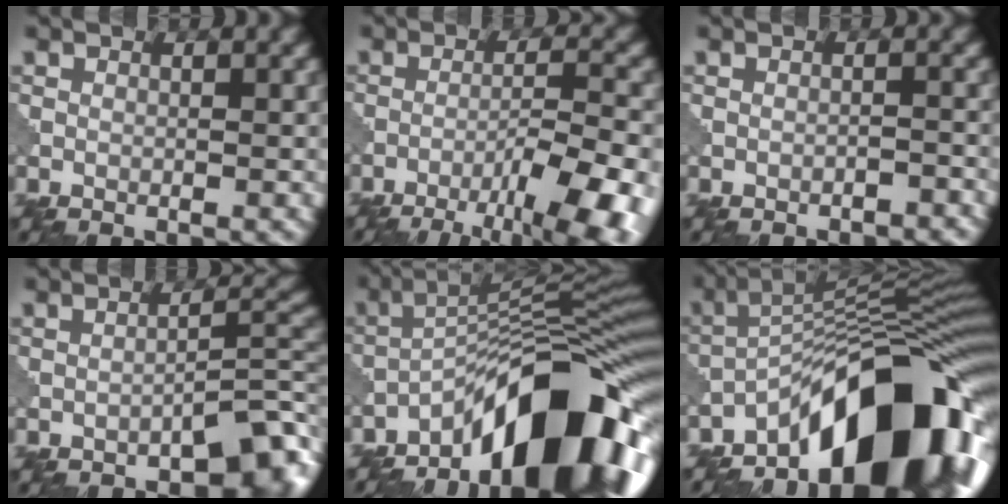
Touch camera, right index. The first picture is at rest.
{"total": 10.7, "force": [-7.1, 2.5, 7.6], "torque": [-0.112, -0.008, -0.090]}
{"total": 1.2, "force": [-1.1, 0.3, 0.5], "torque": [-0.005, 0.002, -0.018]}
{"total": 5.5, "force": [-3.6, 1.5, 3.8], "torque": [-0.040, 0.019, -0.053]}
{"total": 14.1, "force": [-8.9, 3.7, 10.3], "torque": [-0.135, 0.020, -0.155]}
{"total": 15.1, "force": [-9.5, 5.1, 10.7], "torque": [-0.135, 0.019, -0.165]}